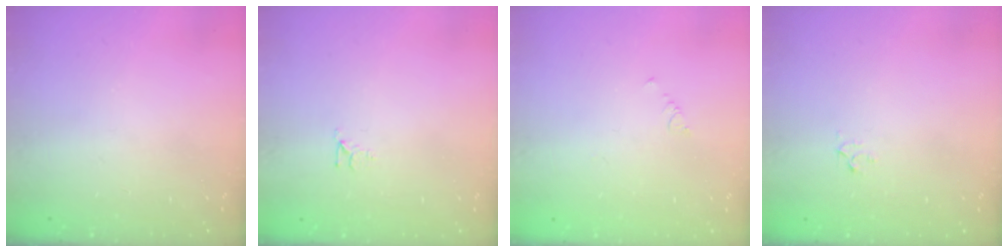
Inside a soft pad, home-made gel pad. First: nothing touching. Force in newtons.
{"total": 3.3, "press": 3.3, "slide": 0.2}
{"total": 0.7, "press": 0.6, "slide": 0.2}
{"total": 2.3, "press": 2.3, "slide": 0.2}